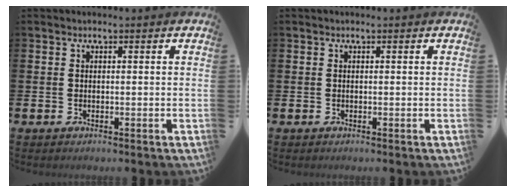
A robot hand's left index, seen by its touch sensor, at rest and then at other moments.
{"total": 0.0}